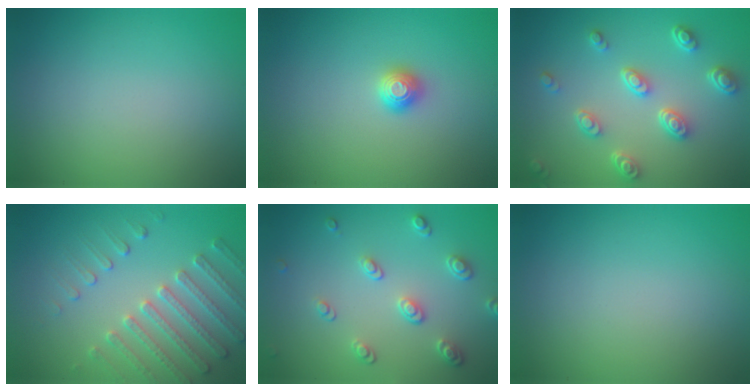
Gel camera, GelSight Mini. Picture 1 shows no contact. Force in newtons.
{"total": 1.3, "press": 1.2, "slide": 0.5}
{"total": 4.5, "press": 3.5, "slide": 2.9}
{"total": 3.8, "press": 3.7, "slide": 0.8}
{"total": 2.8, "press": 2.5, "slide": 1.1}
{"total": 0.0}